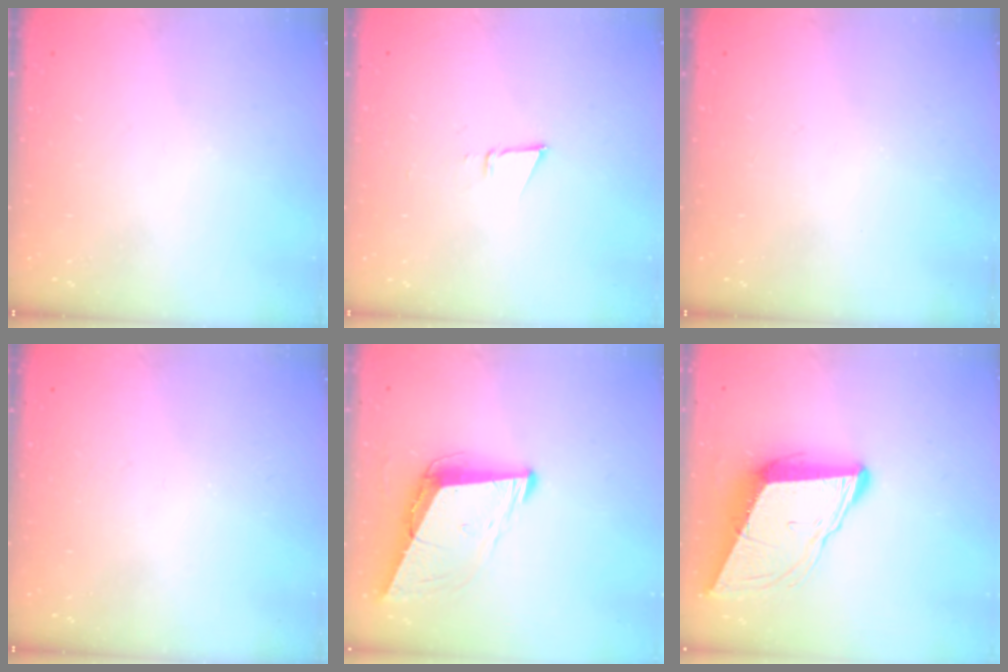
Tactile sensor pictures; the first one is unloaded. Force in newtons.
{"total": 3.0, "press": 2.9, "slide": 0.8}
{"total": 0.0}
{"total": 0.0}
{"total": 9.1, "press": 8.4, "slide": 3.5}
{"total": 10.5, "press": 9.9, "slide": 3.6}